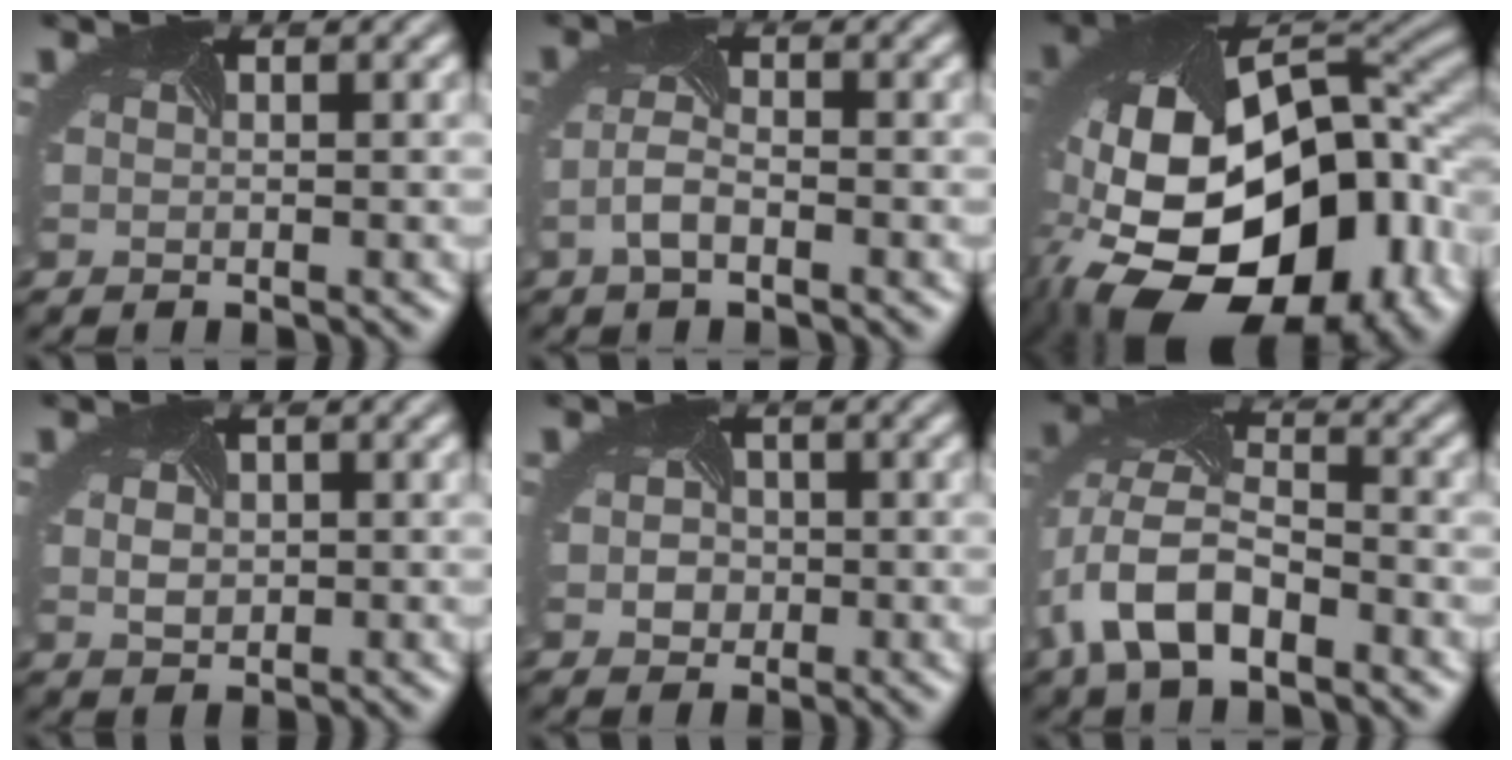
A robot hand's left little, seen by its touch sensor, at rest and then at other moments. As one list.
[{"total": 2.5, "force": [-1.4, 0.8, 1.9], "torque": [-0.049, 0.001, -0.028]}, {"total": 19.1, "force": [-6.9, 11.1, 13.9], "torque": [-0.273, -0.035, -0.089]}, {"total": 1.6, "force": [-0.1, 1.4, 0.8], "torque": [-0.023, 0.000, 0.009]}, {"total": 2.1, "force": [-0.2, 1.9, 0.7], "torque": [-0.003, 0.002, -0.006]}, {"total": 8.4, "force": [-3.4, 4.8, 5.9], "torque": [-0.129, -0.001, -0.068]}]